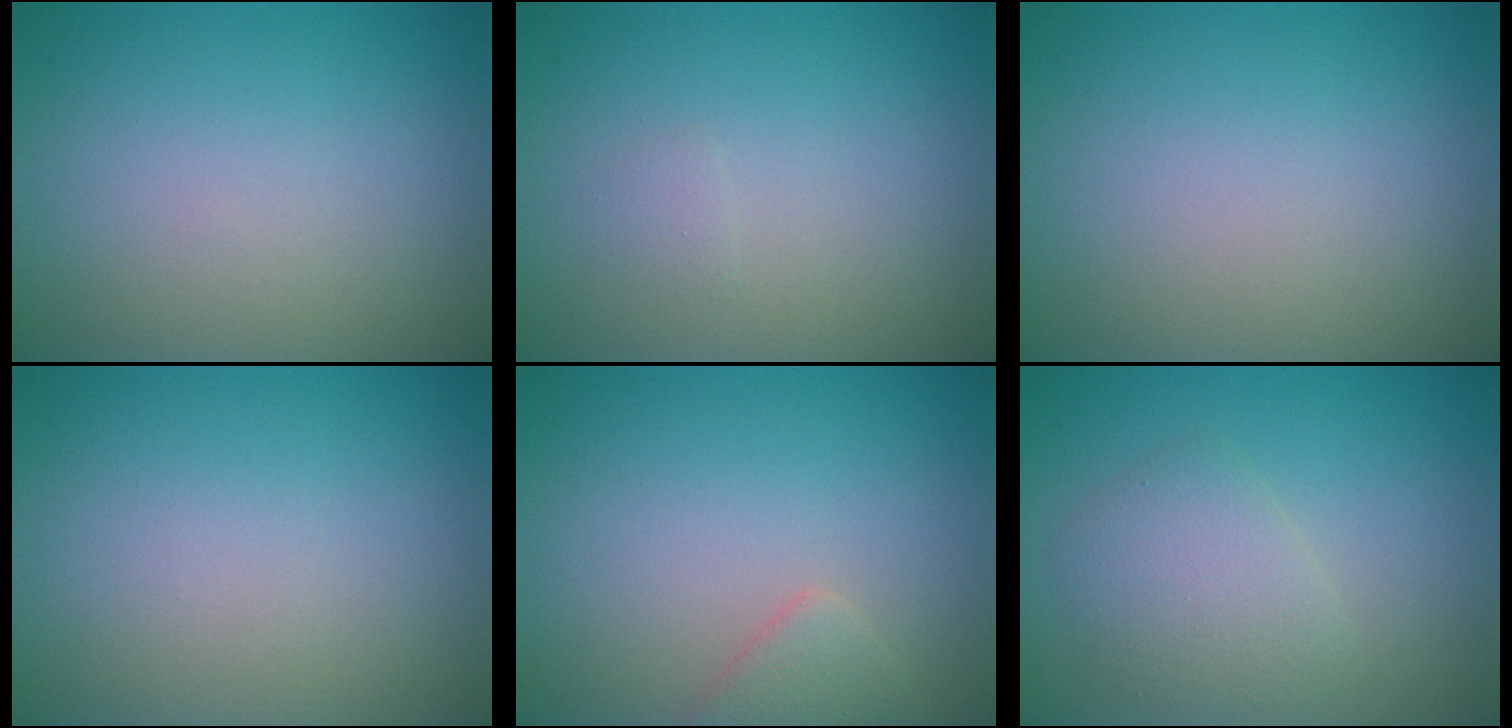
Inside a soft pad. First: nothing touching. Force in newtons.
{"total": 0.6, "press": 0.6, "slide": 0.1}
{"total": 0.0}
{"total": 0.0}
{"total": 1.7, "press": 1.7, "slide": 0.1}
{"total": 2.9, "press": 2.9, "slide": 0.0}